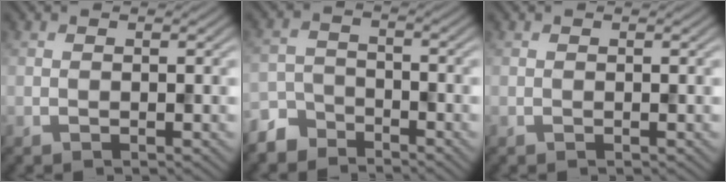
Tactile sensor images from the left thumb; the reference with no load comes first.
{"total": 4.8, "force": [-4.1, 2.3, 0.9], "torque": [-0.020, -0.002, -0.095]}
{"total": 0.0}